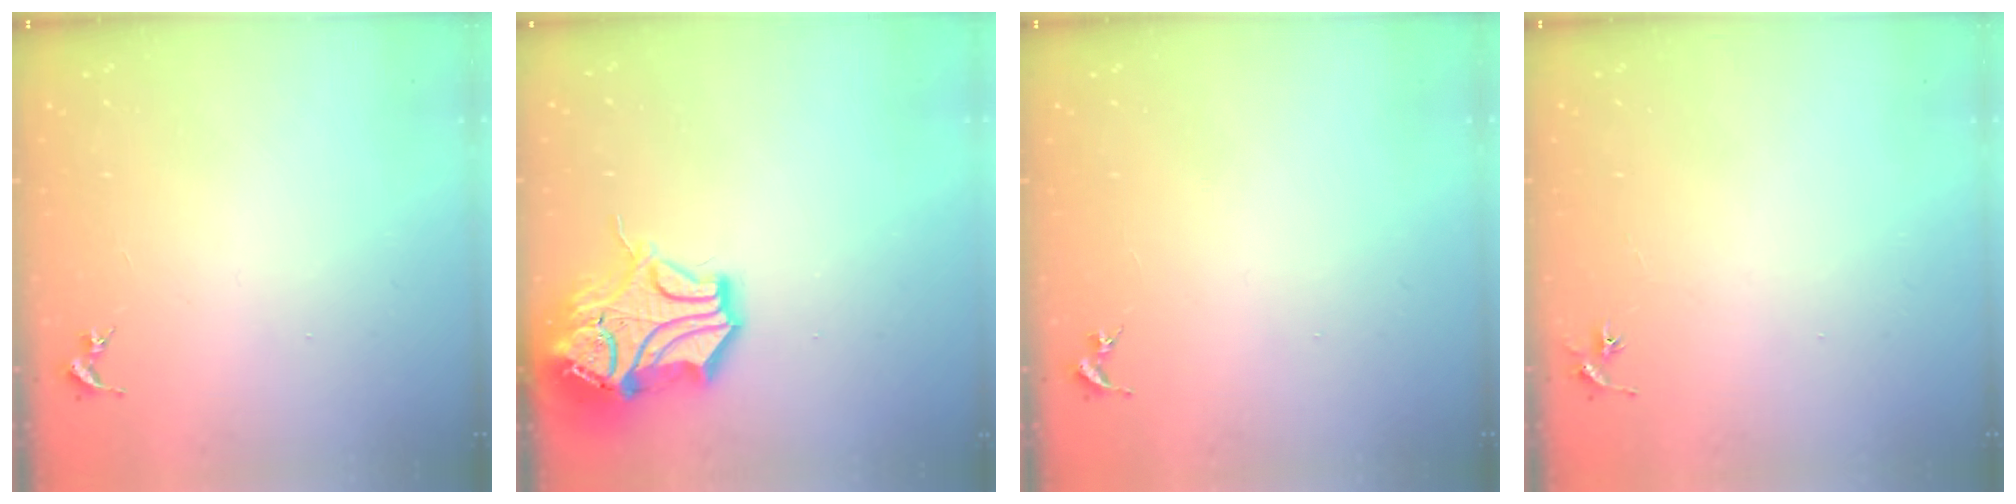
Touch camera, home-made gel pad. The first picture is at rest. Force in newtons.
{"total": 16.4, "press": 16.3, "slide": 2.2}
{"total": 0.0}
{"total": 2.9, "press": 2.9, "slide": 0.3}